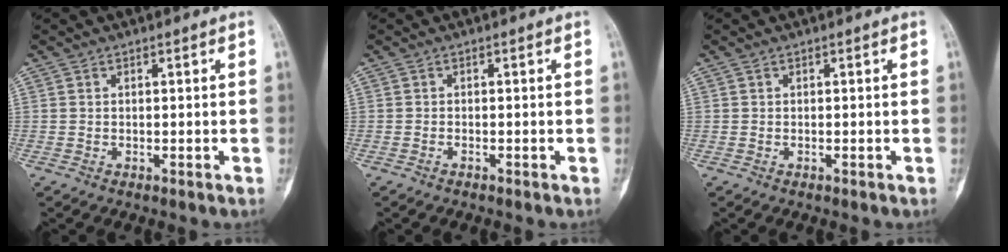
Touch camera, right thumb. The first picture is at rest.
{"total": 0.0}
{"total": 0.0}